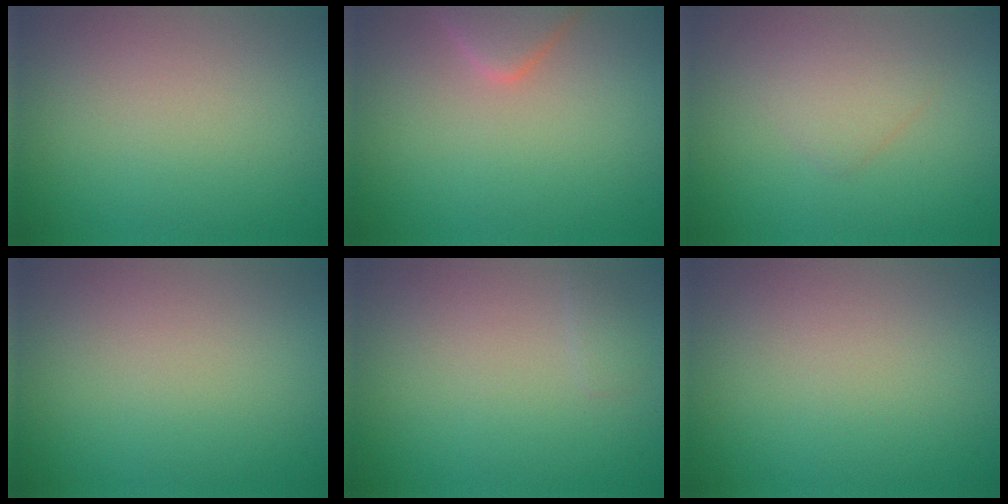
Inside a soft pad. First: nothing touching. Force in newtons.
{"total": 2.8, "press": 2.8, "slide": 0.3}
{"total": 1.8, "press": 1.8, "slide": 0.0}
{"total": 0.0}
{"total": 0.6, "press": 0.6, "slide": 0.0}
{"total": 0.0}